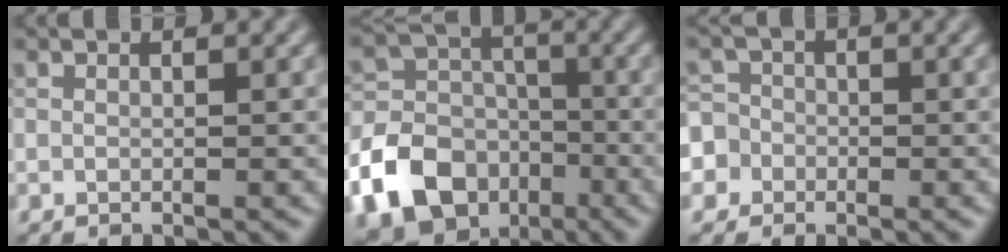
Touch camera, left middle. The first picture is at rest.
{"total": 17.0, "force": [-8.4, 13.5, 6.2], "torque": [-0.131, -0.053, -0.160]}
{"total": 6.6, "force": [-2.3, 6.0, 1.5], "torque": [-0.037, 0.010, -0.075]}